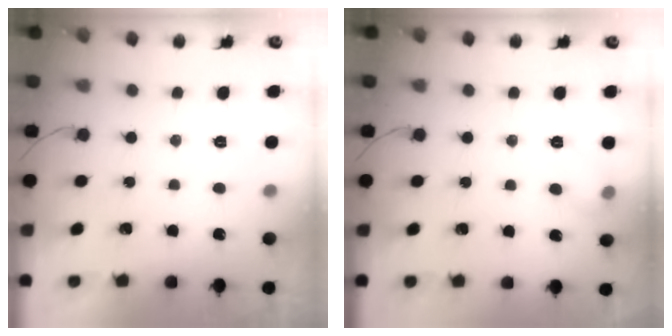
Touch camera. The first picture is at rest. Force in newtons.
{"total": 5.5, "press": 5.3, "slide": 1.5}